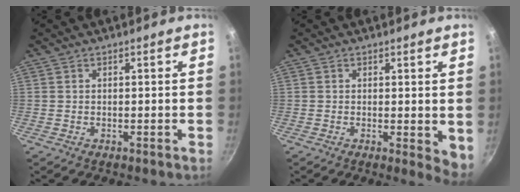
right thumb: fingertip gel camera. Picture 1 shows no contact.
{"total": 4.2, "force": [0.3, 1.8, 3.8], "torque": [-0.046, -0.010, 0.004]}